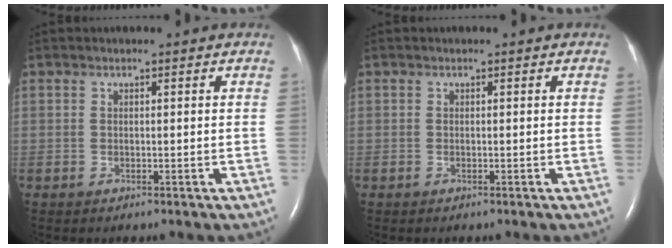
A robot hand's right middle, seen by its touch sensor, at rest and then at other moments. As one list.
[{"total": 0.0}]